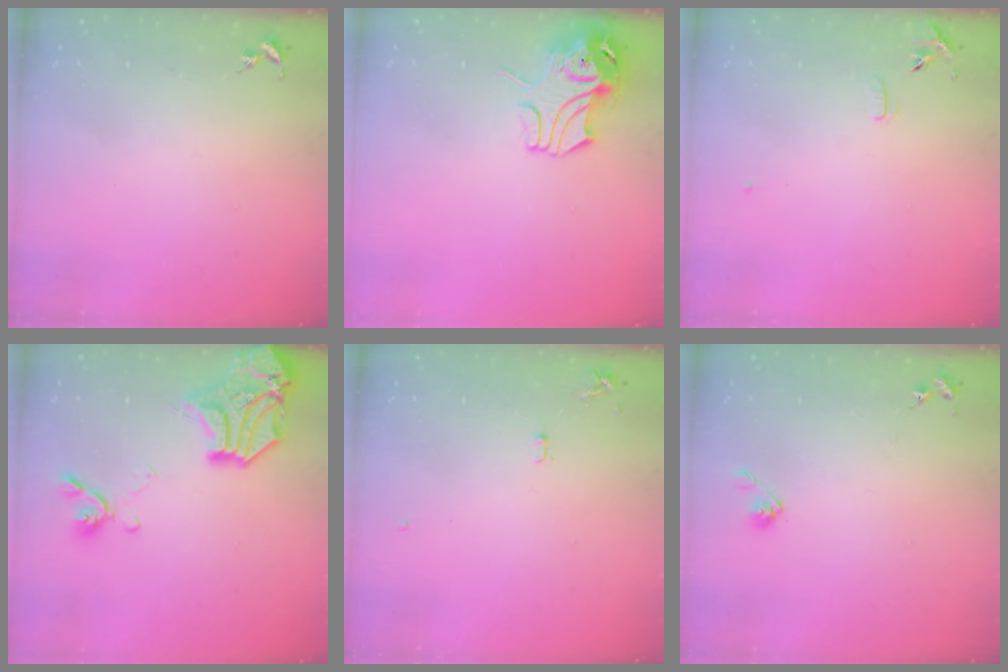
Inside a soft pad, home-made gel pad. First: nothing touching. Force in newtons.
{"total": 9.1, "press": 9.0, "slide": 1.4}
{"total": 6.9, "press": 6.9, "slide": 0.6}
{"total": 17.6, "press": 17.6, "slide": 1.5}
{"total": 5.2, "press": 5.1, "slide": 0.6}
{"total": 6.2, "press": 6.2, "slide": 0.5}